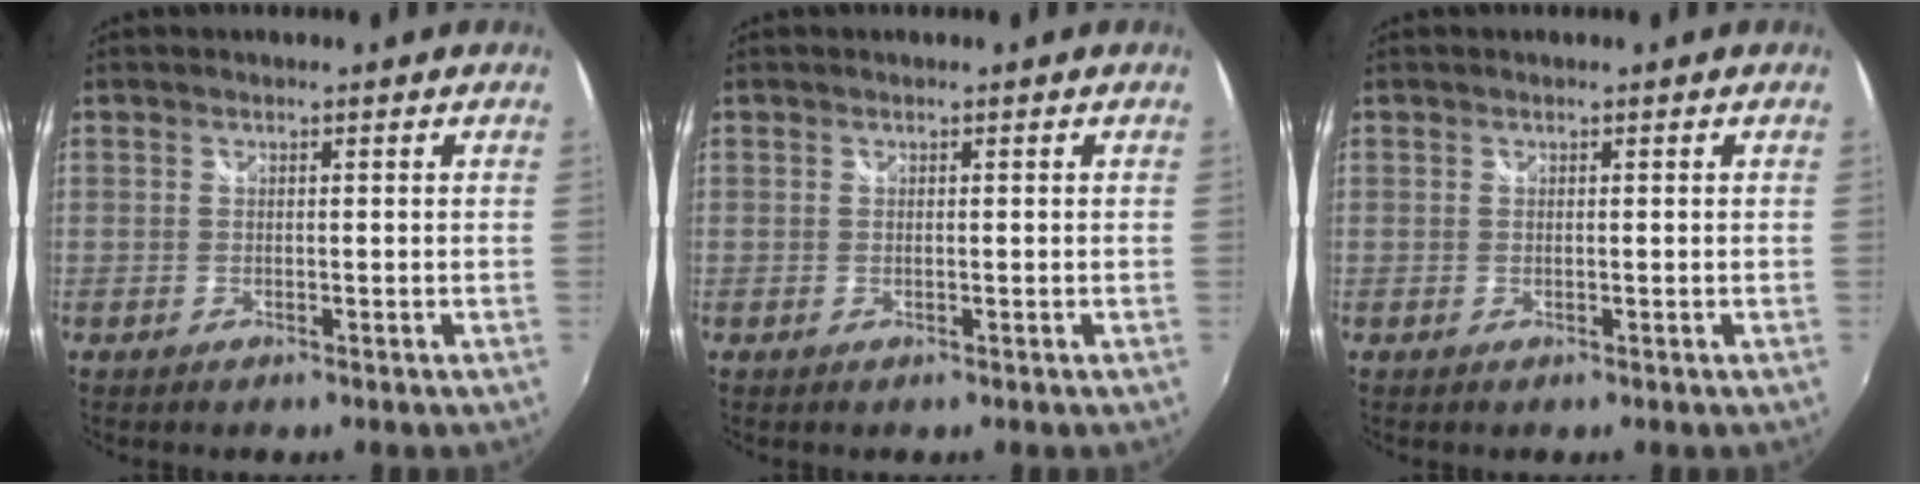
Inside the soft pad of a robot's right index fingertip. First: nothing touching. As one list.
[{"total": 0.0}, {"total": 0.0}]